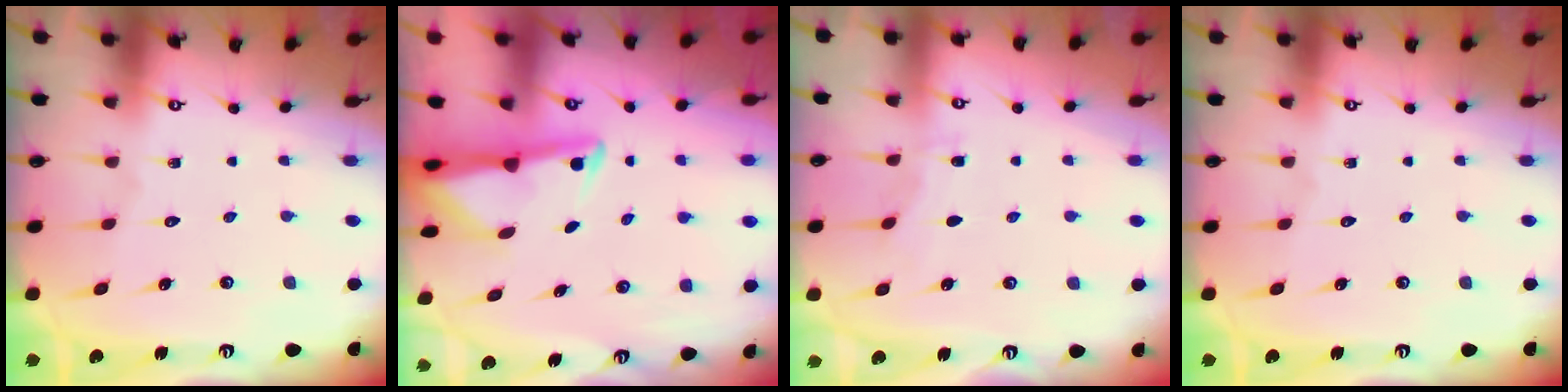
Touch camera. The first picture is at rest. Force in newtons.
{"total": 2.7, "press": 2.7, "slide": 0.7}
{"total": 2.8, "press": 2.8, "slide": 0.3}
{"total": 0.0}